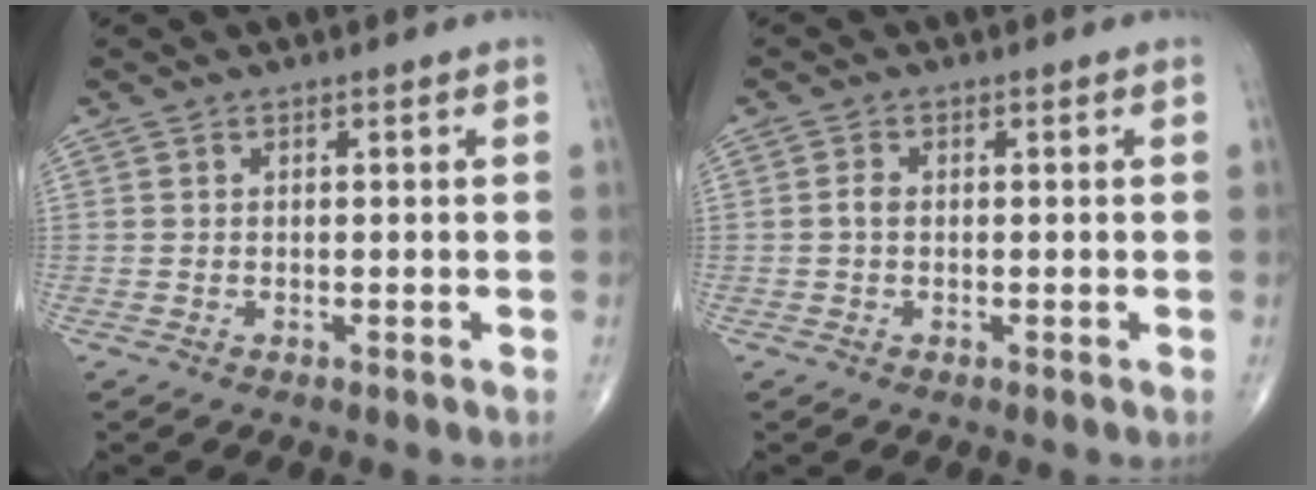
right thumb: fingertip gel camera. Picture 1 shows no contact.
{"total": 1.3, "force": [-0.1, 0.9, 1.0], "torque": [-0.016, 0.002, -0.005]}